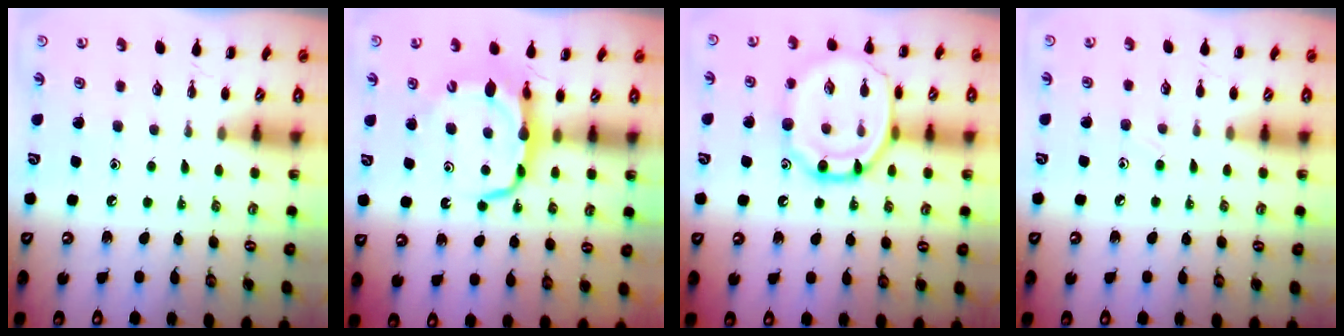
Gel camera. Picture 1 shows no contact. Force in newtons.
{"total": 7.2, "press": 7.2, "slide": 0.4}
{"total": 15.9, "press": 15.8, "slide": 1.3}
{"total": 6.4, "press": 6.0, "slide": 2.3}